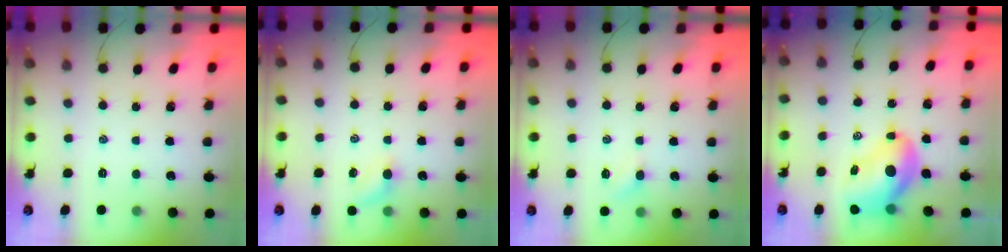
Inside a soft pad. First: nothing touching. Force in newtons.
{"total": 3.7, "press": 3.5, "slide": 1.1}
{"total": 3.1, "press": 2.9, "slide": 1.1}
{"total": 11.2, "press": 10.6, "slide": 3.5}